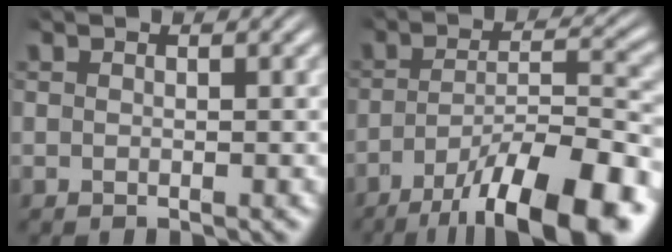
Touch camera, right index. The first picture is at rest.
{"total": 12.1, "force": [-7.2, 4.2, 8.8], "torque": [-0.127, -0.028, -0.091]}